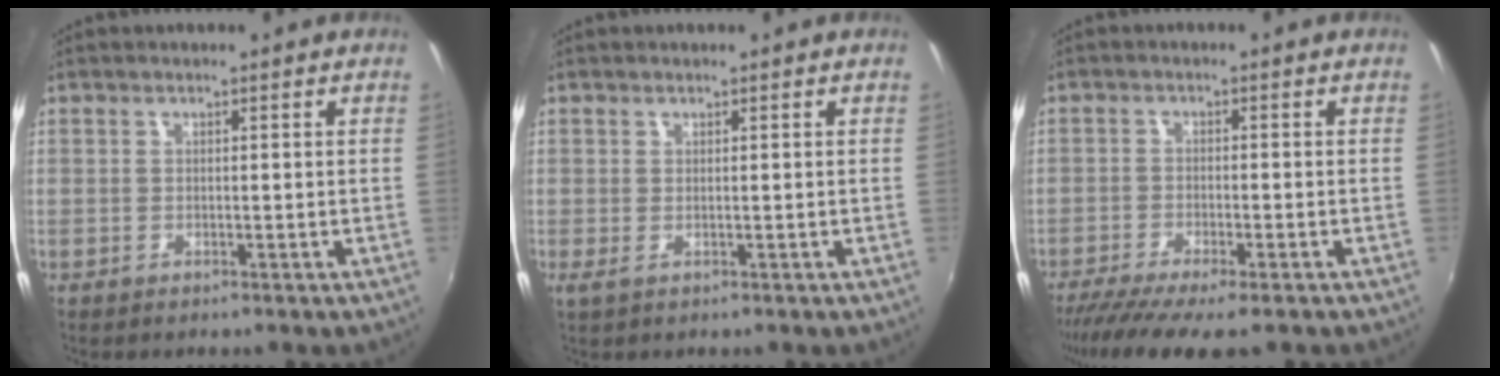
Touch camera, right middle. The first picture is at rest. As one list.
[{"total": 1.1, "force": [0.3, 0.0, 1.1], "torque": [-0.021, -0.002, 0.003]}, {"total": 9.8, "force": [-7.7, 1.3, 5.9], "torque": [-0.133, -0.043, -0.130]}]